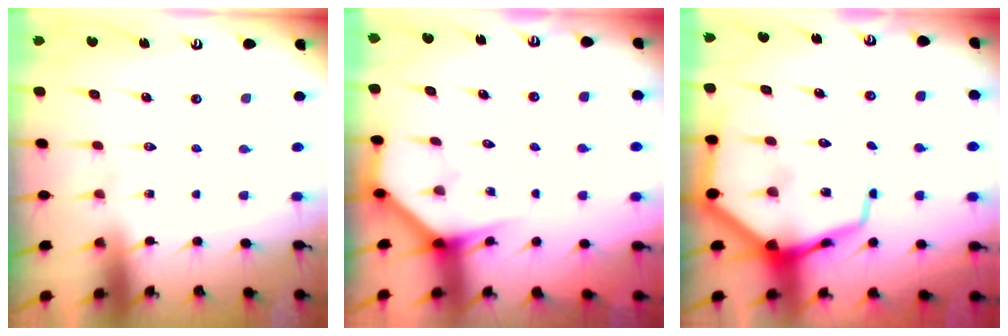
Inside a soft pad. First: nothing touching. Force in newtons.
{"total": 3.8, "press": 3.8, "slide": 0.2}
{"total": 14.9, "press": 14.8, "slide": 1.6}